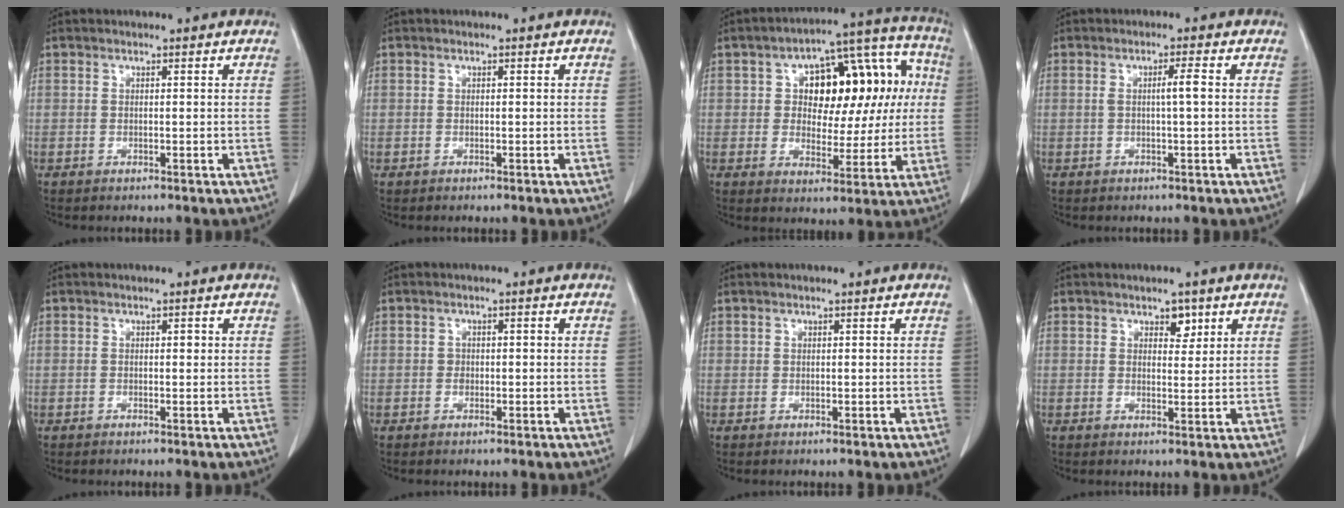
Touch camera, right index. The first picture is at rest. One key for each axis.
{"total": 0.0}
{"total": 16.8, "fx": 2.6, "fy": 9.0, "fz": 13.9, "tx": -0.178, "ty": 0.059, "tz": 0.043}
{"total": 2.3, "fx": 0.1, "fy": -0.2, "fz": 2.3, "tx": -0.039, "ty": 0.002, "tz": 0.000}
{"total": 0.6, "fx": 0.1, "fy": 0.3, "fz": 0.5, "tx": -0.006, "ty": 0.002, "tz": 0.000}
{"total": 1.1, "fx": -0.2, "fy": 1.0, "fz": 0.6, "tx": -0.007, "ty": 0.005, "tz": -0.003}
{"total": 0.0}
{"total": 2.5, "fx": 1.5, "fy": 1.4, "fz": 1.4, "tx": -0.016, "ty": 0.000, "tz": 0.023}